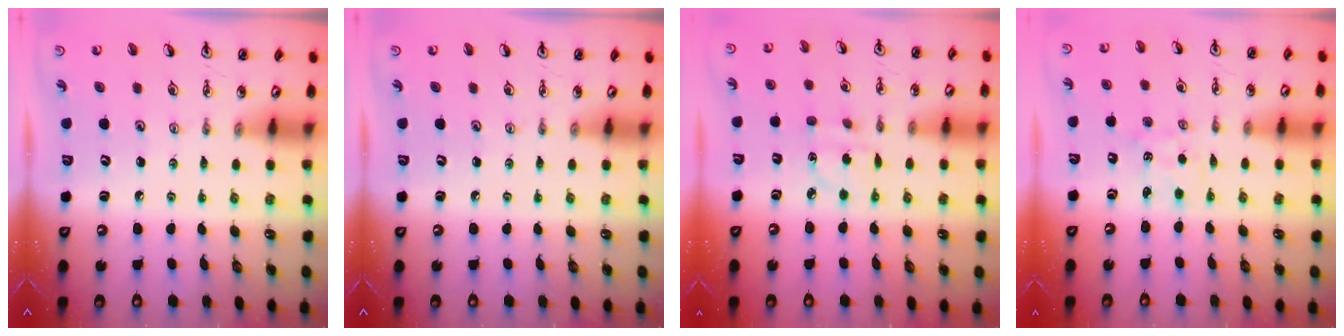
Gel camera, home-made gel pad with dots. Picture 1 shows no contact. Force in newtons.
{"total": 0.0}
{"total": 3.7, "press": 3.6, "slide": 0.9}
{"total": 2.1, "press": 2.1, "slide": 0.2}